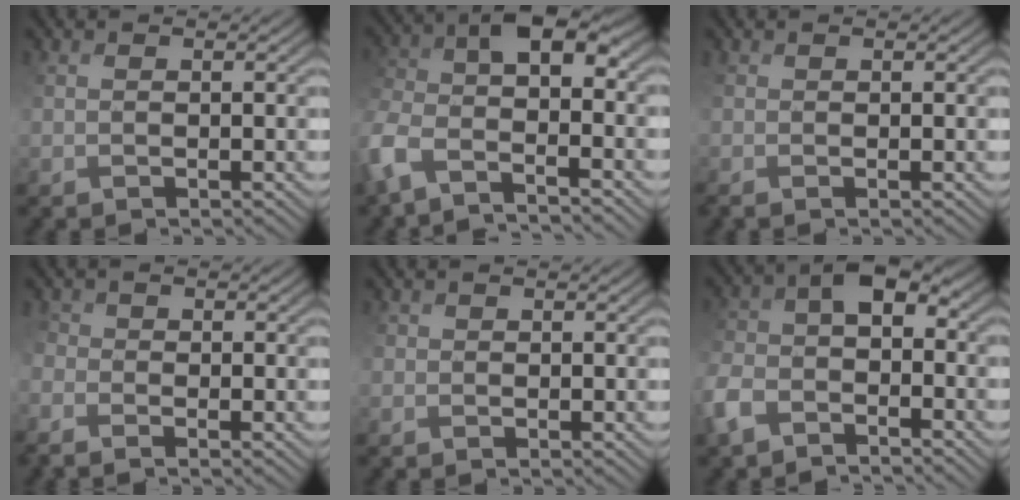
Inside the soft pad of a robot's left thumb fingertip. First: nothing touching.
{"total": 9.0, "force": [-2.9, 4.5, 7.3], "torque": [-0.162, -0.006, -0.067]}
{"total": 1.1, "force": [-0.6, 0.3, 0.8], "torque": [-0.020, -0.005, -0.014]}
{"total": 2.8, "force": [-1.8, 1.5, 1.6], "torque": [-0.047, -0.009, -0.037]}
{"total": 0.8, "force": [0.0, 0.8, 0.0], "torque": [0.000, -0.002, -0.006]}
{"total": 8.0, "force": [-3.2, 4.8, 5.6], "torque": [-0.129, -0.005, -0.079]}